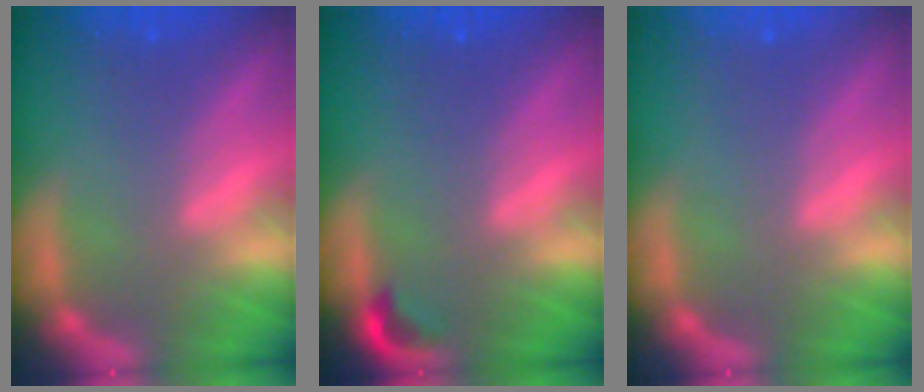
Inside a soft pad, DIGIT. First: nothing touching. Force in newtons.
{"total": 1.4}
{"total": 0.0}